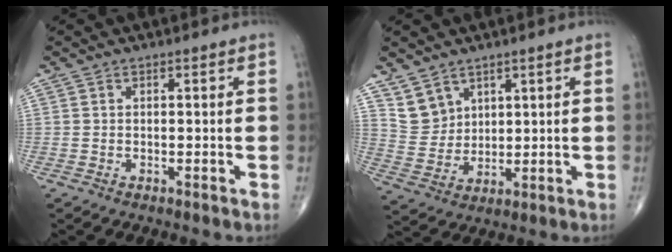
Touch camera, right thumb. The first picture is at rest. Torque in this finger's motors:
{"motor_torque": [-0.12, 0.12, 0.05, 0.46, -0.02]}